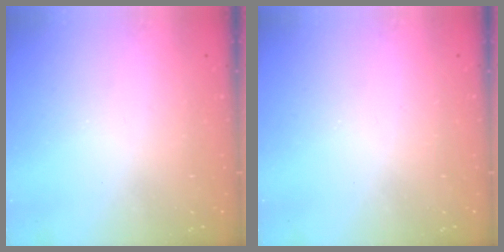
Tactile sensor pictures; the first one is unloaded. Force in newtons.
{"total": 0.0}